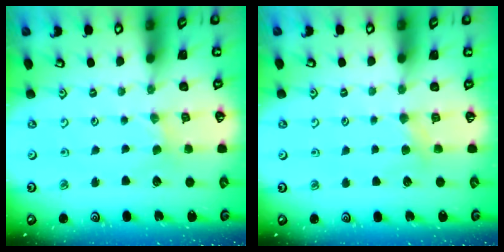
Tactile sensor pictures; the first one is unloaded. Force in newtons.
{"total": 3.1, "press": 3.1, "slide": 0.5}